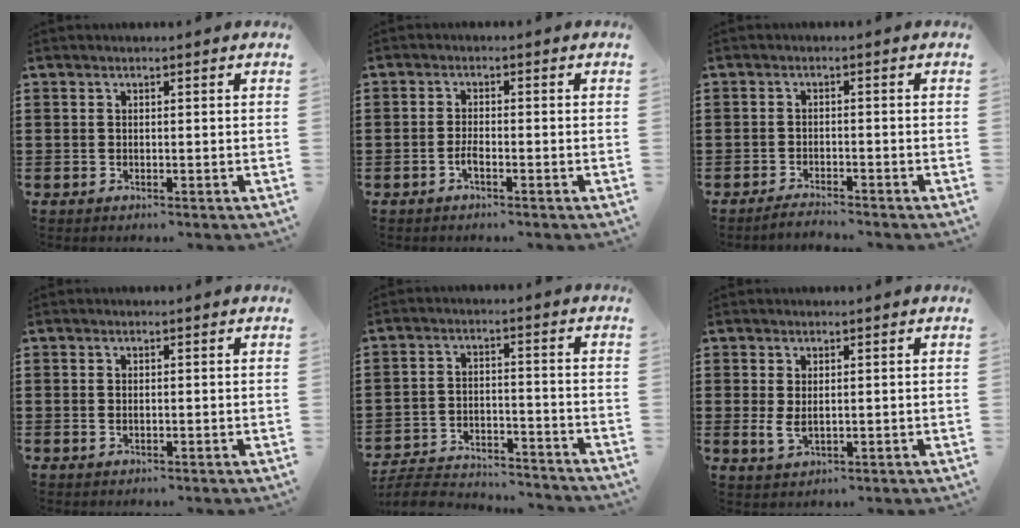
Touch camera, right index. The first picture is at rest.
{"total": 1.9, "force": [-1.0, 0.3, 1.5], "torque": [-0.038, -0.006, -0.020]}
{"total": 2.2, "force": [-2.2, -0.1, 0.2], "torque": [-0.007, 0.000, -0.044]}
{"total": 0.6, "force": [0.1, 0.3, 0.5], "torque": [-0.010, 0.000, 0.001]}
{"total": 5.3, "force": [-5.2, 0.8, 1.0], "torque": [-0.031, 0.001, -0.106]}
{"total": 2.6, "force": [0.5, 1.2, 2.2], "torque": [-0.051, 0.000, 0.008]}